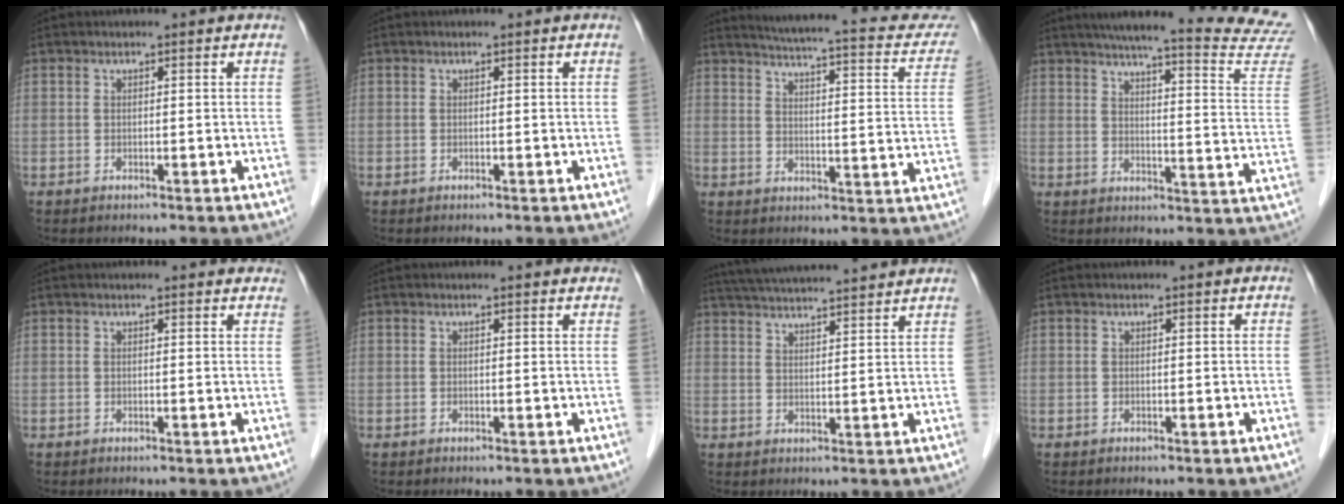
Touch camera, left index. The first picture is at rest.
{"total": 0.0}
{"total": 19.8, "force": [17.3, 3.7, 8.8], "torque": [-0.109, -0.017, 0.196]}
{"total": 26.2, "force": [24.1, 0.1, 10.2], "torque": [-0.140, -0.094, 0.280]}
{"total": 6.4, "force": [5.9, 1.5, 1.9], "torque": [-0.015, 0.014, 0.052]}
{"total": 2.9, "force": [2.8, 0.6, 0.5], "torque": [-0.011, 0.004, 0.018]}
{"total": 17.1, "force": [15.8, 0.5, 6.6], "torque": [-0.121, 0.032, 0.224]}
{"total": 0.6, "force": [0.5, 0.0, 0.1], "torque": [-0.005, 0.004, 0.004]}